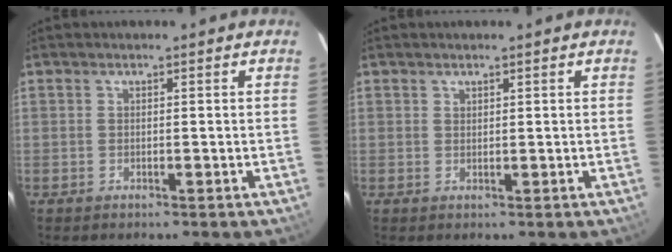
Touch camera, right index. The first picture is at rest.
{"total": 0.7, "force": [0.6, 0.3, 0.0], "torque": [0.000, 0.001, 0.011]}